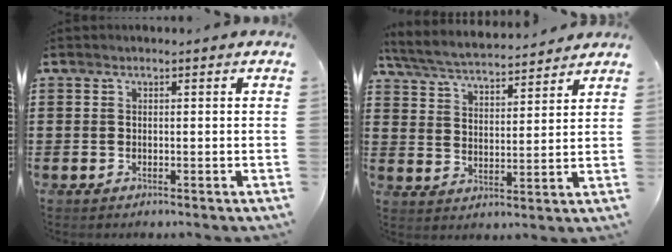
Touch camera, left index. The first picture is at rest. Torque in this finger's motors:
{"motor_torque": [0.97, -1.11, 0.27, 0.08]}